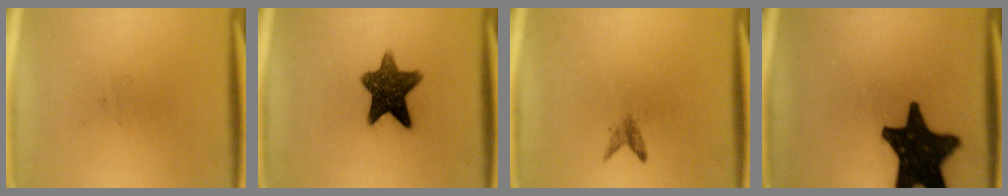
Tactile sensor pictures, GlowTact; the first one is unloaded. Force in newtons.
{"total": 10.7}
{"total": 1.3}
{"total": 18.2}